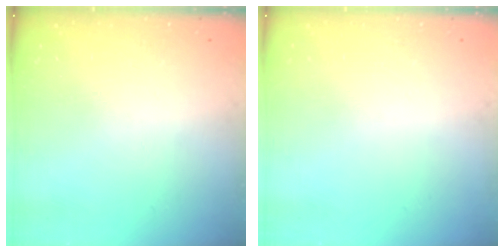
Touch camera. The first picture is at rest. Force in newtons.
{"total": 0.0}